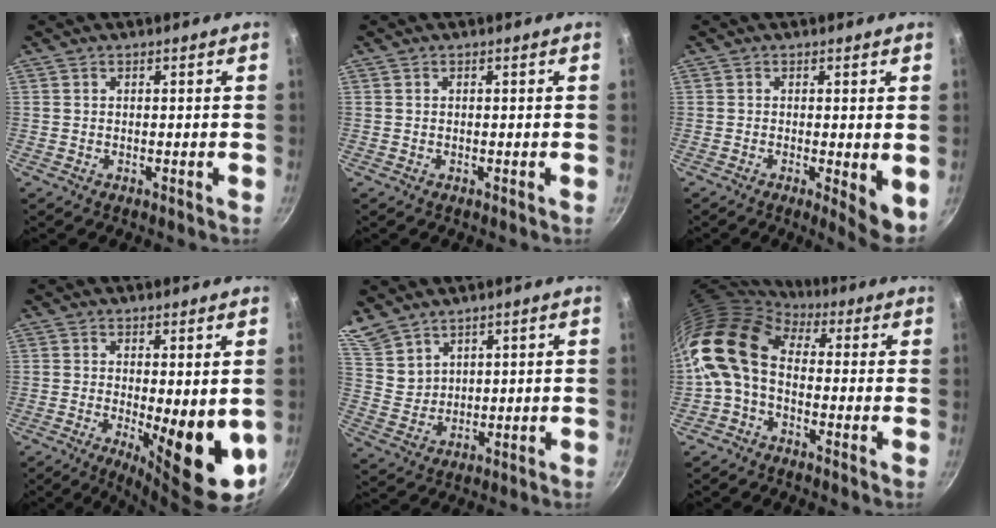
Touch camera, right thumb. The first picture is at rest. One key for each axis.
{"total": 0.0}
{"total": 5.7, "fx": -0.8, "fy": 1.6, "fz": 5.5, "tx": -0.065, "ty": -0.009, "tz": -0.008}
{"total": 12.7, "fx": -1.4, "fy": 4.1, "fz": 11.9, "tx": -0.136, "ty": -0.019, "tz": -0.005}
{"total": 8.0, "fx": 6.8, "fy": 3.3, "fz": 2.6, "tx": -0.044, "ty": -0.022, "tz": 0.150}
{"total": 13.0, "fx": 0.0, "fy": 8.6, "fz": 9.6, "tx": -0.181, "ty": 0.025, "tz": -0.021}